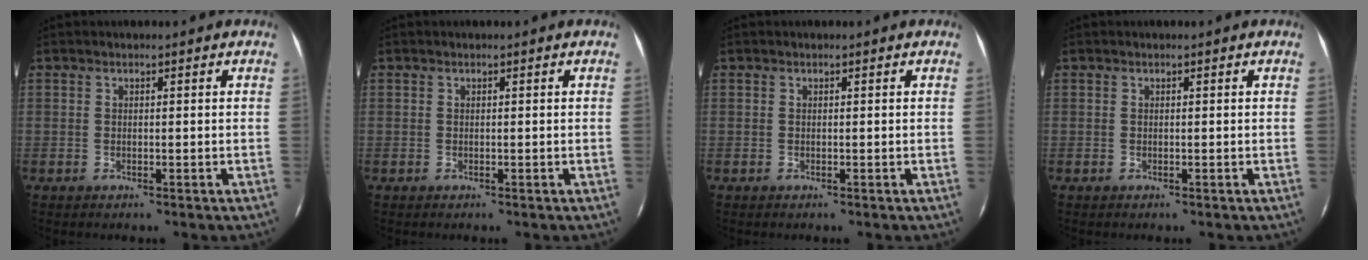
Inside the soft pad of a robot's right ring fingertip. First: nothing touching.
{"total": 0.0}
{"total": 0.0}
{"total": 0.0}